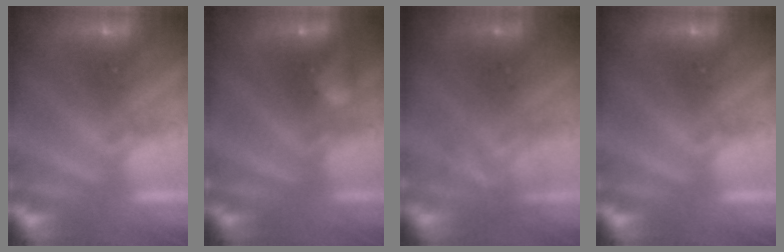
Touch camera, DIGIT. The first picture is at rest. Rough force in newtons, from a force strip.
{"total": 2.1}
{"total": 2.5}
{"total": 0.0}